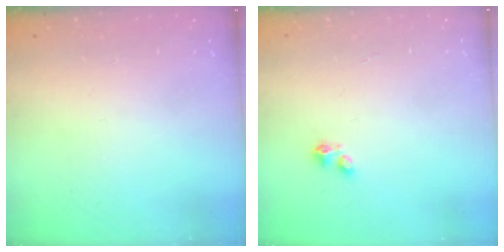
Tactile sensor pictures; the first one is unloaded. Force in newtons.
{"total": 2.8, "press": 2.8, "slide": 0.4}